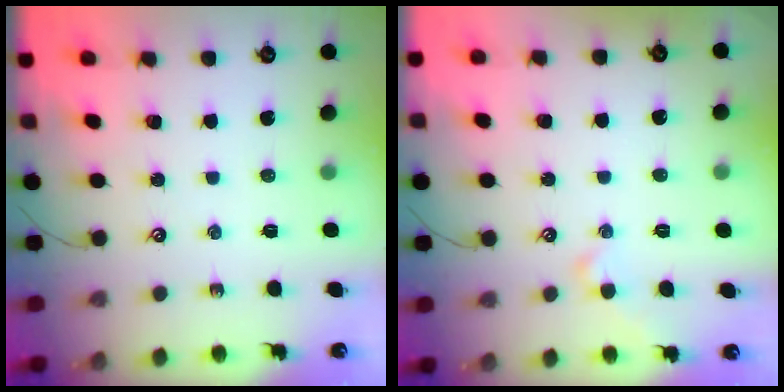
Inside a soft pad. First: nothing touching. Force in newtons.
{"total": 1.6, "press": 1.5, "slide": 0.4}